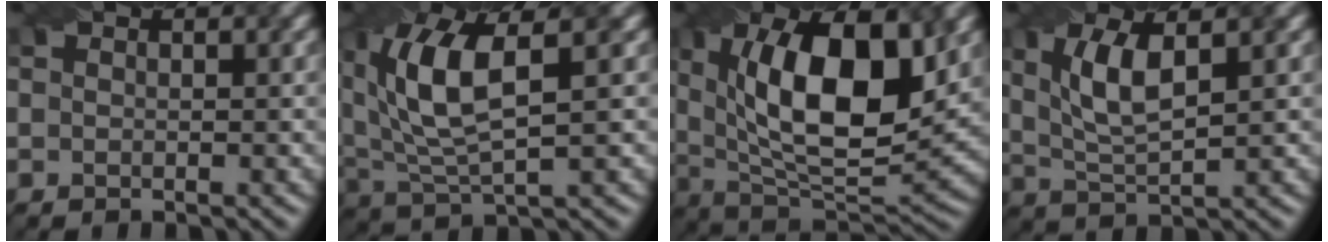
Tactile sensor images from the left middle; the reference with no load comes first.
{"total": 8.2, "force": [1.9, 3.4, 7.3], "torque": [-0.161, 0.011, 0.048]}
{"total": 12.8, "force": [3.0, 5.5, 11.1], "torque": [-0.175, 0.004, 0.057]}
{"total": 5.2, "force": [1.2, 1.7, 4.7], "torque": [-0.099, 0.006, 0.039]}